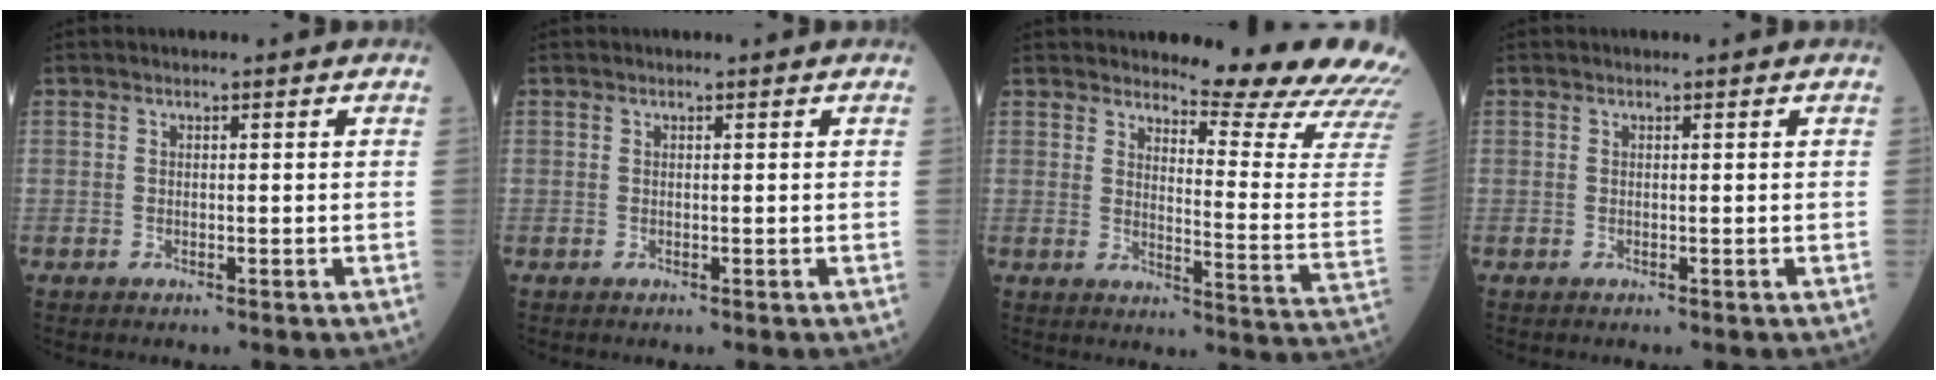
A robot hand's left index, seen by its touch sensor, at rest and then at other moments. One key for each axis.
{"total": 0.0}
{"total": 15.0, "fx": 14.5, "fy": -0.6, "fz": 4.0, "tx": -0.054, "ty": -0.127, "tz": 0.153}
{"total": 0.0}